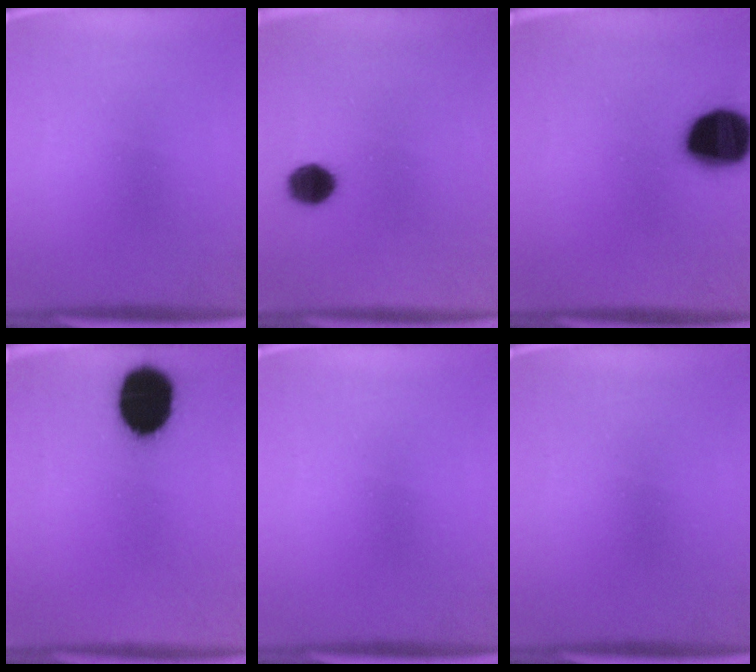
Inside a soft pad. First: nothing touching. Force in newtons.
{"total": 5.8}
{"total": 18.0}
{"total": 15.9}
{"total": 0.0}
{"total": 0.0}